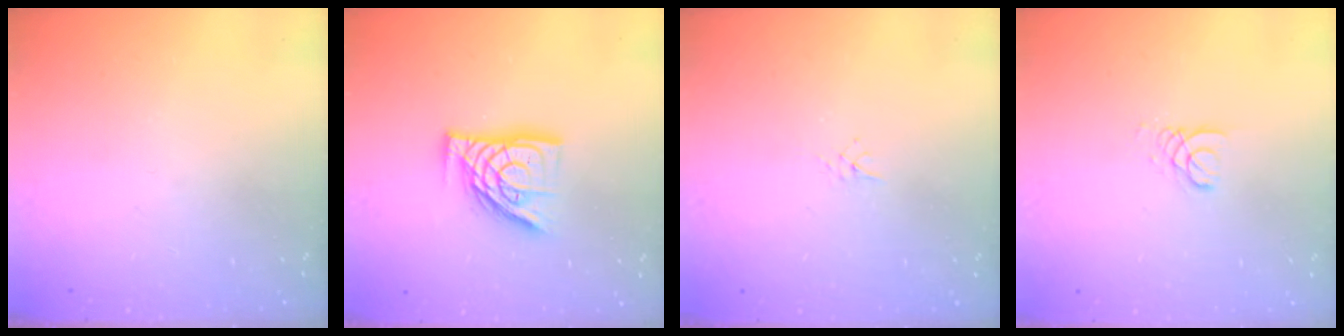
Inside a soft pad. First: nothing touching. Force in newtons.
{"total": 12.9, "press": 12.8, "slide": 1.4}
{"total": 1.9, "press": 1.9, "slide": 0.3}
{"total": 2.6, "press": 2.6, "slide": 0.2}